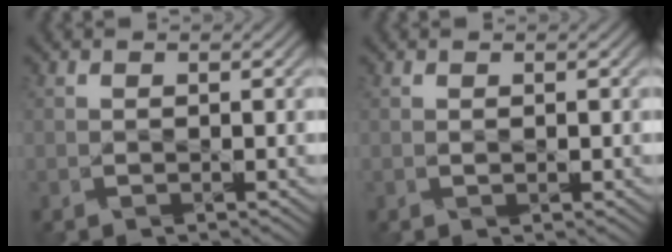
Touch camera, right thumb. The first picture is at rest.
{"total": 0.6, "force": [0.2, 0.2, 0.6], "torque": [-0.014, -0.003, 0.004]}